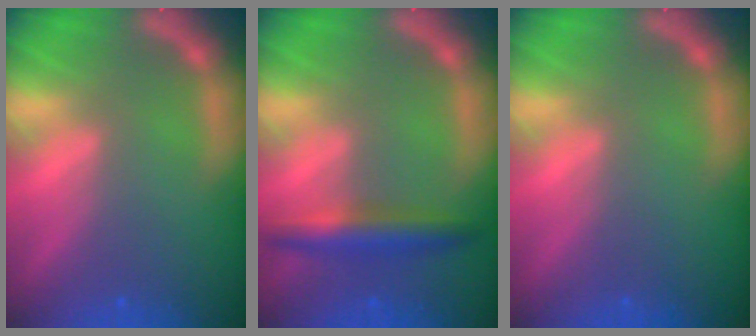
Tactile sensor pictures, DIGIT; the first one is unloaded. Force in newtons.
{"total": 4.0}
{"total": 0.0}